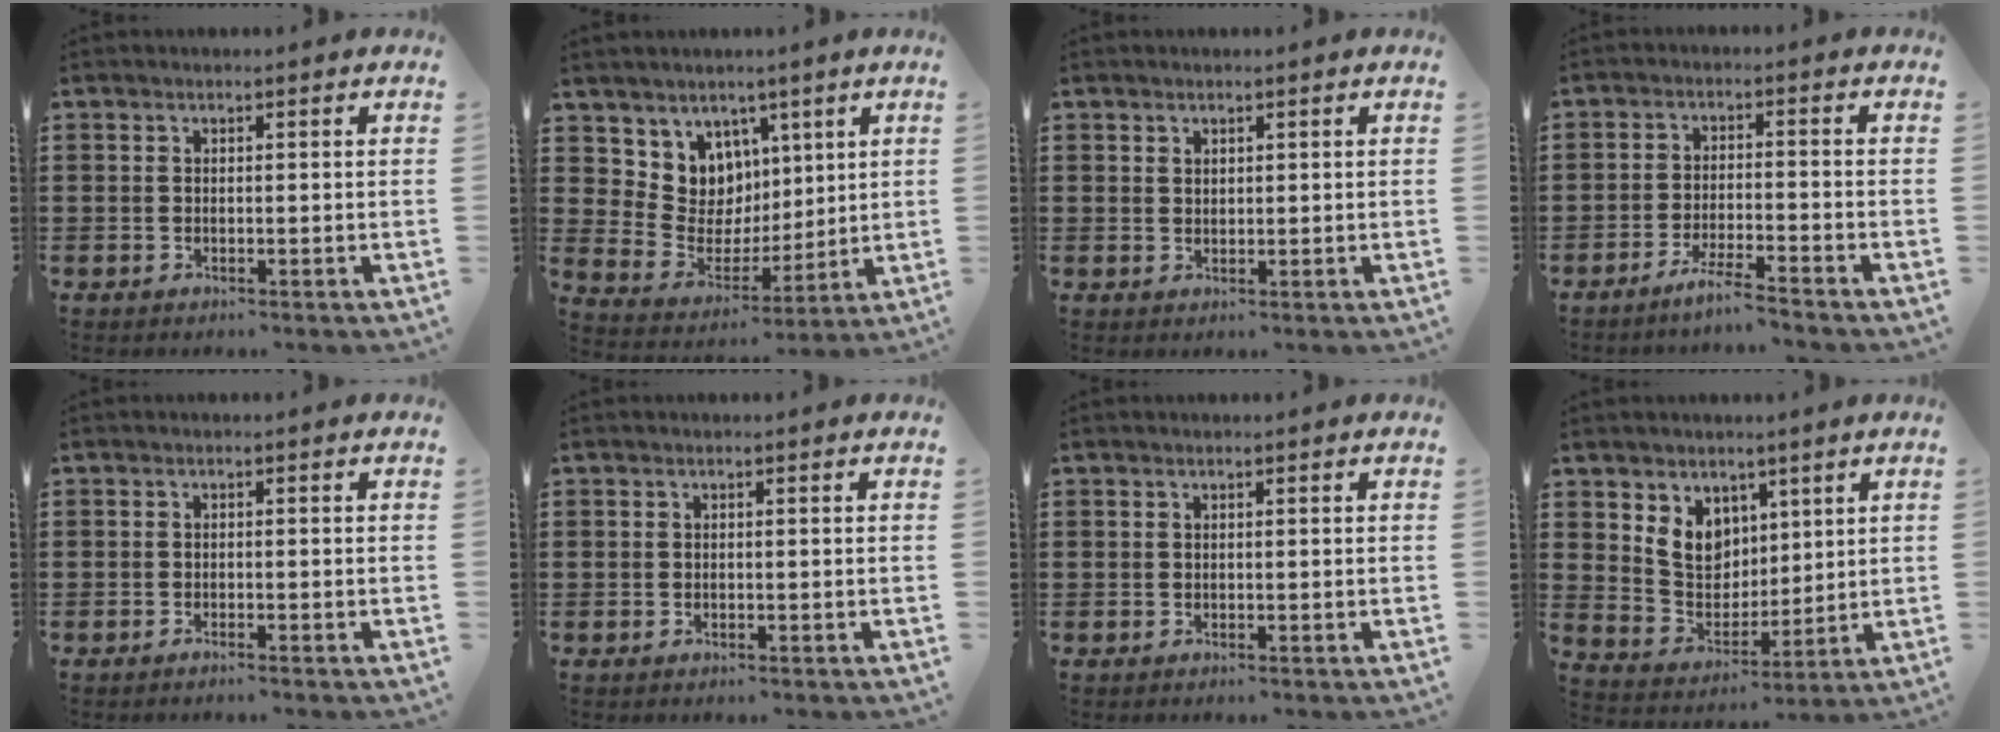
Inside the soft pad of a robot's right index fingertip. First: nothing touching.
{"total": 7.9, "force": [3.9, 6.8, 0.9], "torque": [-0.061, -0.040, 0.078]}
{"total": 1.3, "force": [1.0, 0.8, 0.2], "torque": [-0.006, 0.003, 0.019]}
{"total": 4.0, "force": [-3.6, -0.5, 1.7], "torque": [-0.035, -0.007, -0.069]}
{"total": 0.8, "force": [-0.8, 0.0, 0.1], "torque": [-0.005, -0.001, -0.016]}
{"total": 0.0}
{"total": 0.0}
{"total": 7.3, "force": [3.3, 6.0, 2.5], "torque": [-0.070, 0.003, 0.065]}